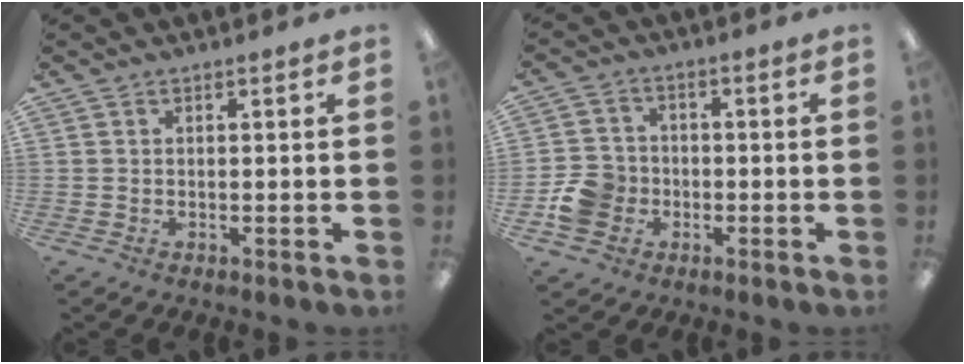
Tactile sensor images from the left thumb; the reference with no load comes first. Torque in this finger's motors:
{"motor_torque": [-0.05, 0.07, 0.00, 0.03, 0.00]}